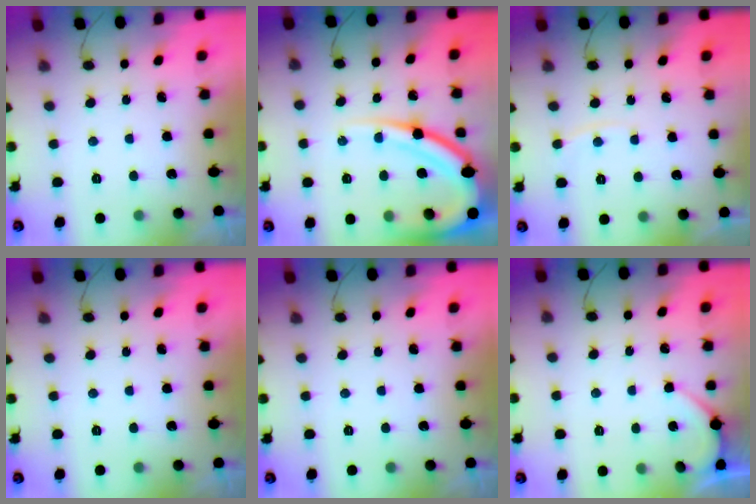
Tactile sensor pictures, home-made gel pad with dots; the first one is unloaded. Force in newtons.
{"total": 16.5, "press": 16.4, "slide": 1.9}
{"total": 4.5, "press": 4.5, "slide": 0.4}
{"total": 0.0}
{"total": 0.0}
{"total": 2.7, "press": 2.6, "slide": 0.4}